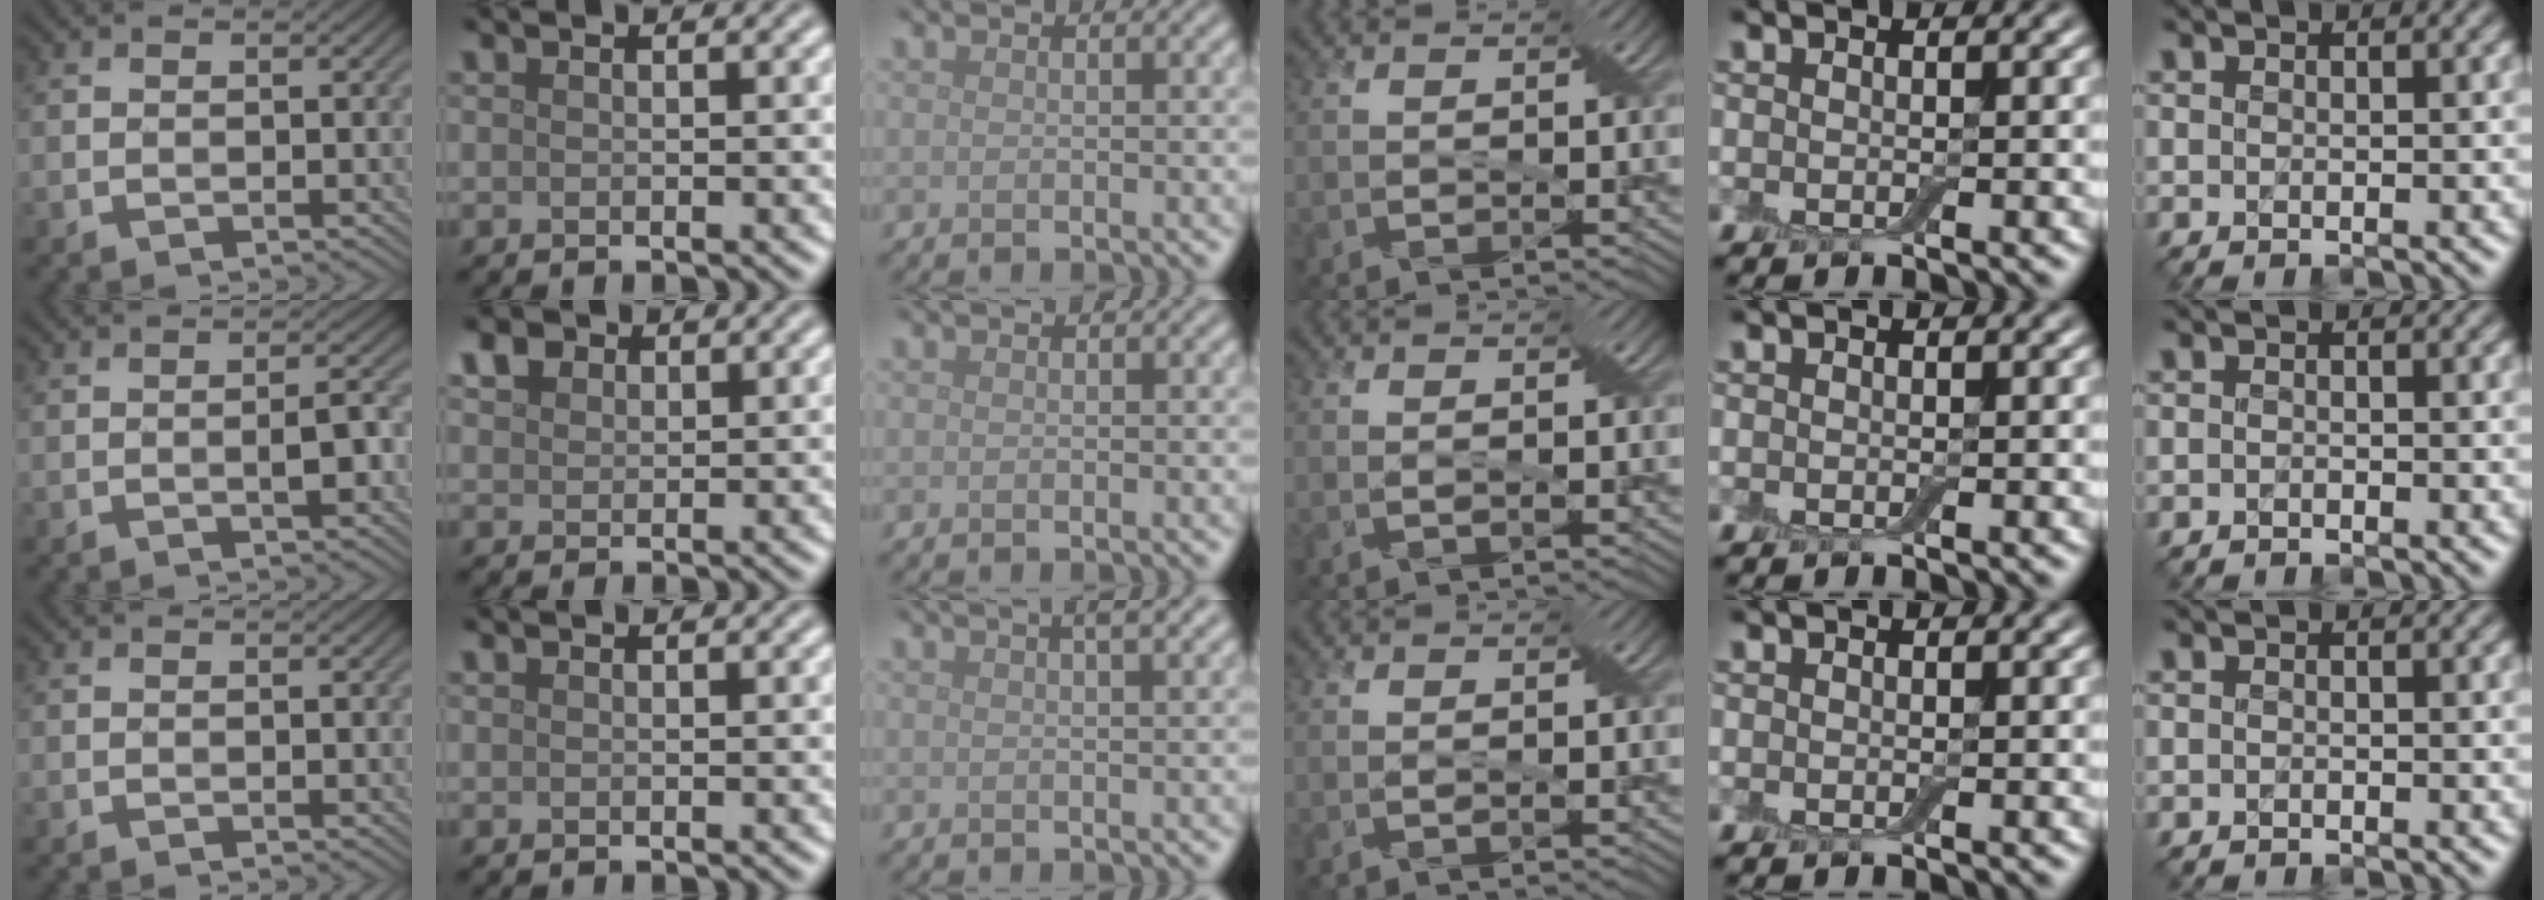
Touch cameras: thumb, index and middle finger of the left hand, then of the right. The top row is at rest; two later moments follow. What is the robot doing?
{"motion": "cut", "object": "cling film"}